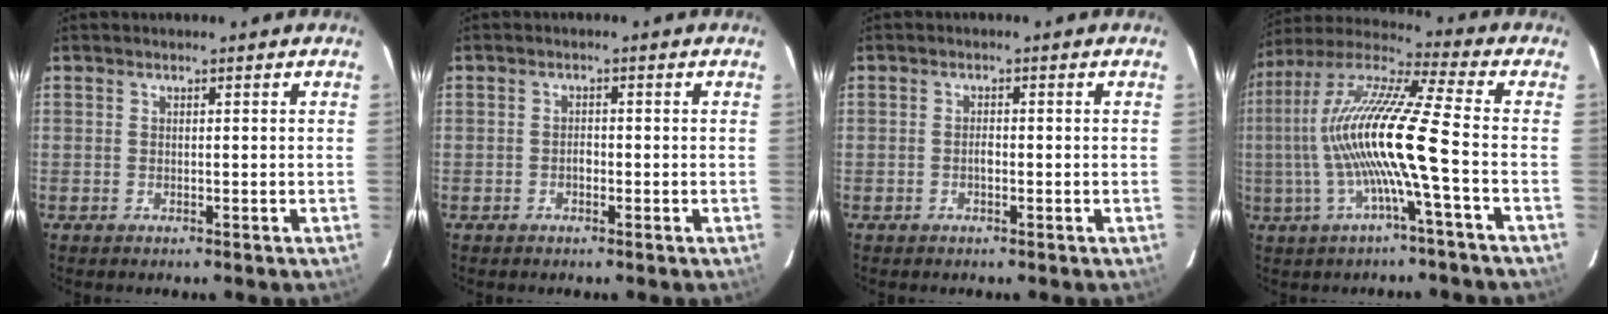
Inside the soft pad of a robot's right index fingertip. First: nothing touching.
{"total": 1.2, "force": [-0.5, 0.8, 0.7], "torque": [-0.011, 0.004, -0.009]}
{"total": 1.2, "force": [-0.4, 0.7, 0.9], "torque": [-0.017, 0.004, -0.008]}
{"total": 16.5, "force": [-3.1, -0.5, 16.2], "torque": [-0.301, -0.003, -0.060]}